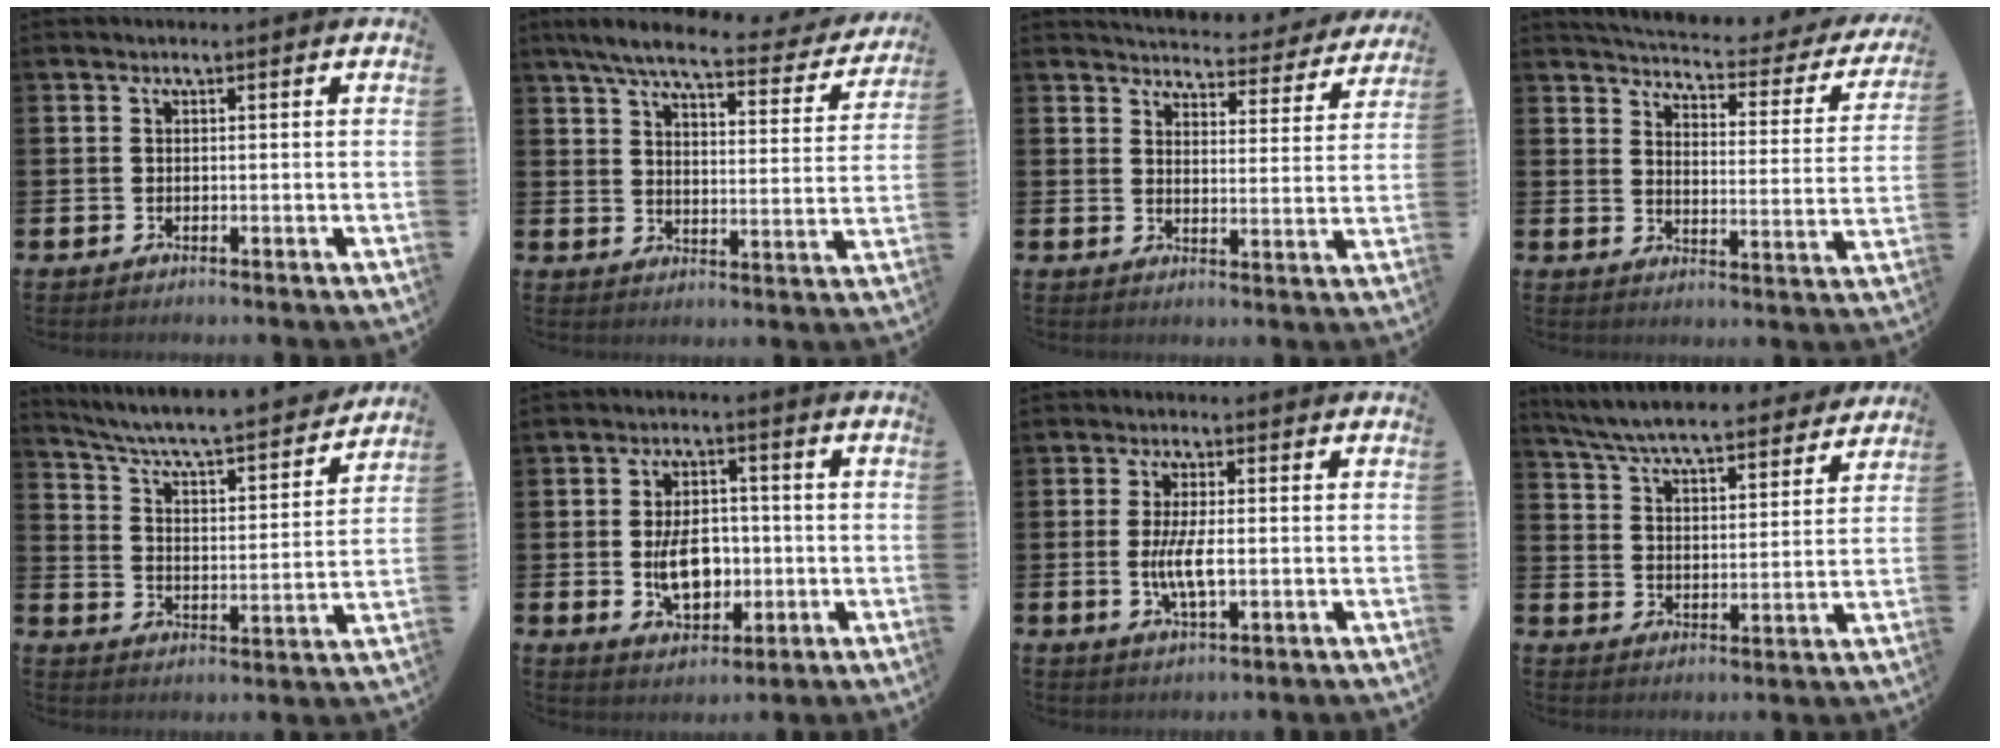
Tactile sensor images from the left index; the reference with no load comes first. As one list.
[{"total": 7.3, "force": [6.1, 1.5, 3.7], "torque": [-0.083, -0.037, 0.097]}, {"total": 4.8, "force": [4.7, 0.9, 0.3], "torque": [-0.018, -0.041, 0.079]}, {"total": 4.7, "force": [4.4, 0.9, 1.3], "torque": [-0.047, -0.036, 0.069]}, {"total": 6.3, "force": [5.9, 0.5, 2.4], "torque": [-0.078, -0.050, 0.094]}, {"total": 6.8, "force": [-0.8, 4.4, 5.2], "torque": [-0.086, 0.005, -0.019]}, {"total": 4.8, "force": [-0.3, 1.6, 4.5], "torque": [-0.088, 0.000, -0.009]}, {"total": 7.2, "force": [6.9, 0.9, 1.8], "torque": [-0.068, -0.047, 0.121]}]